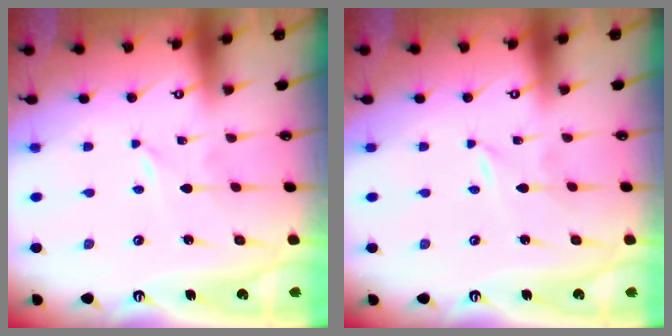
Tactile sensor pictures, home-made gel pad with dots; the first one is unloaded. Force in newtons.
{"total": 0.6, "press": 0.6, "slide": 0.1}